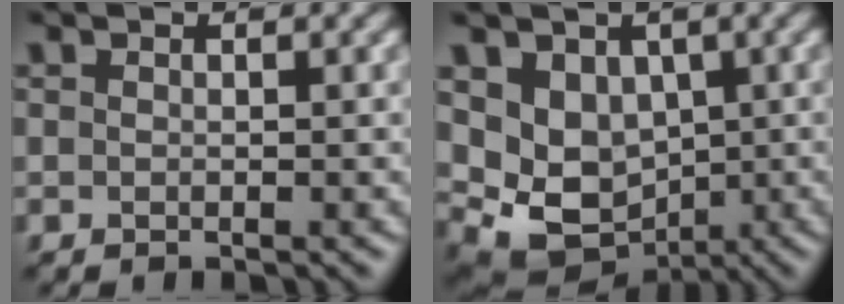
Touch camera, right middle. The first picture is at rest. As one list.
[{"total": 7.6, "force": [1.0, 6.2, 4.2], "torque": [-0.071, -0.016, 0.025]}]